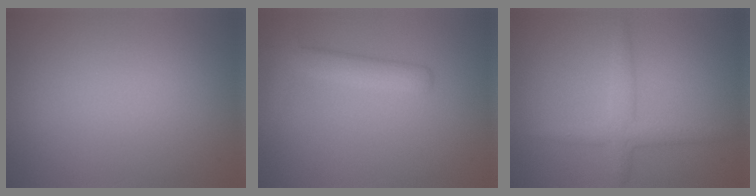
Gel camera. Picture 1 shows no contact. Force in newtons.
{"total": 2.8, "press": 2.8, "slide": 0.1}
{"total": 2.5, "press": 2.5, "slide": 0.1}